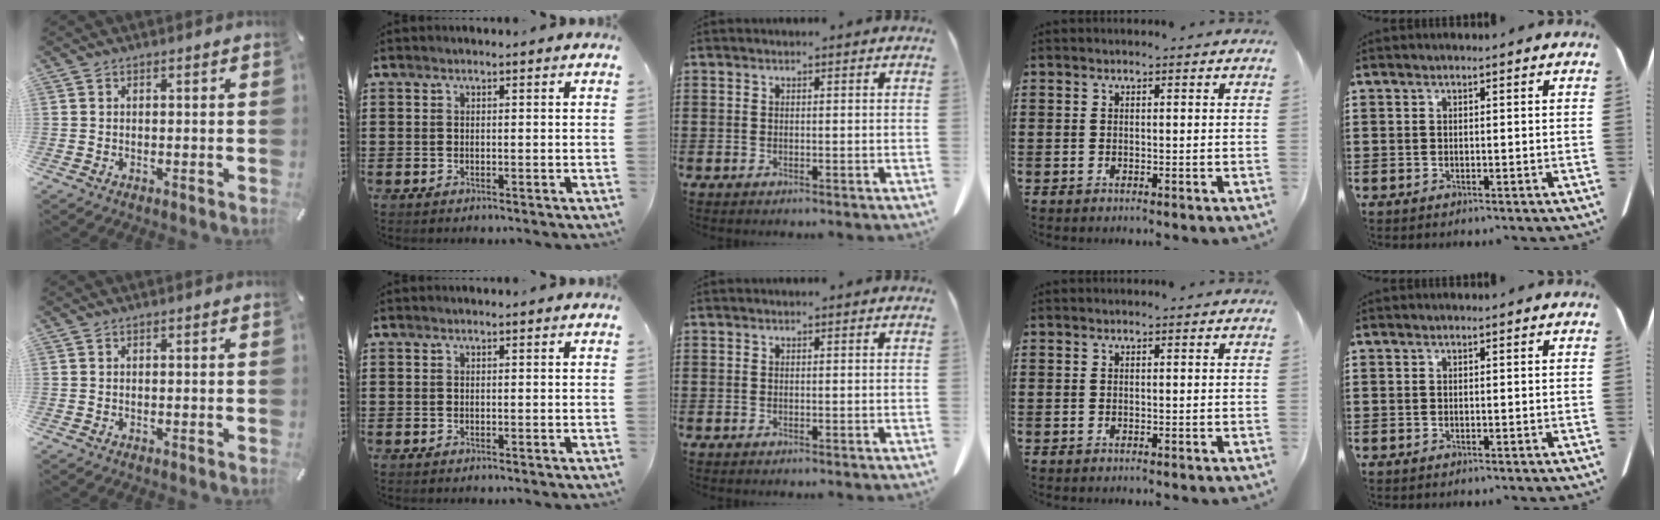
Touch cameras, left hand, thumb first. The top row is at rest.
{}